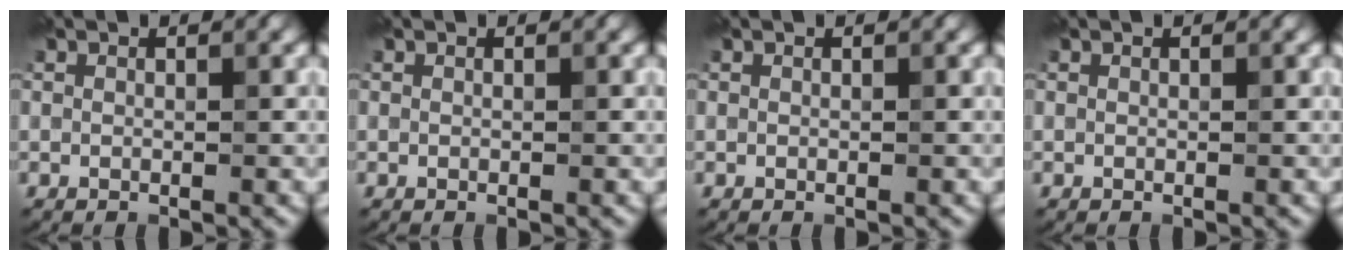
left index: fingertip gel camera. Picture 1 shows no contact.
{"total": 0.0}
{"total": 0.0}
{"total": 0.0}